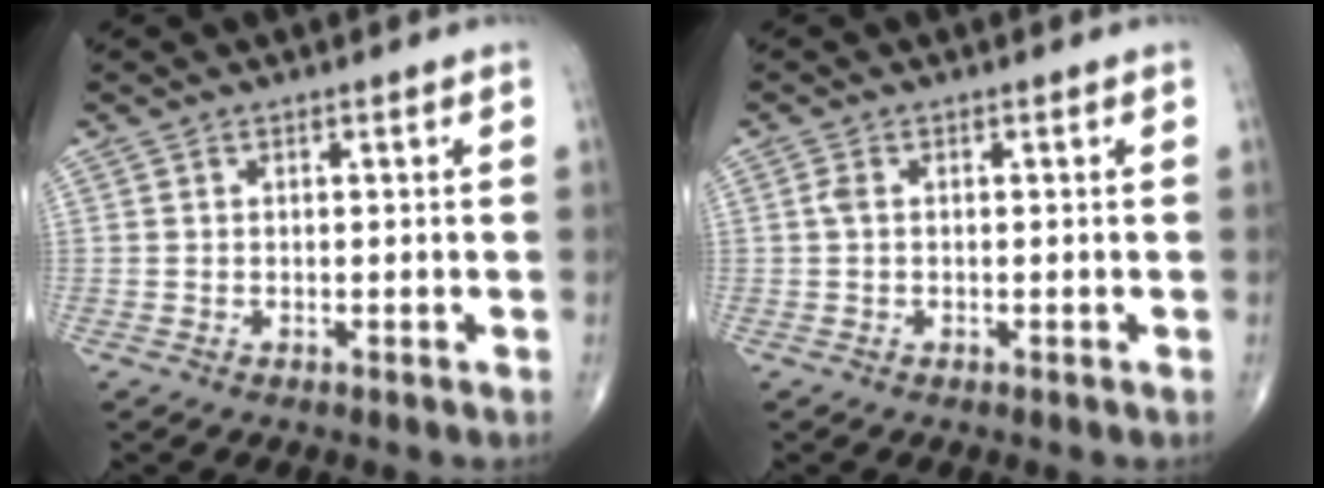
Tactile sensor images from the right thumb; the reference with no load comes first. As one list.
[{"total": 1.1, "force": [0.0, 0.6, 0.9], "torque": [-0.019, 0.000, -0.003]}]